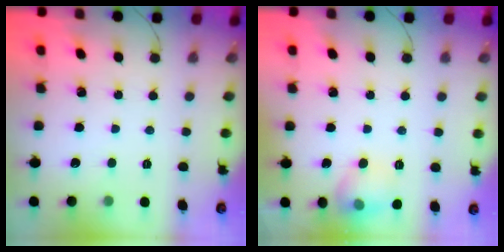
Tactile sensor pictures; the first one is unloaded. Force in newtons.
{"total": 9.5, "press": 9.5, "slide": 0.5}